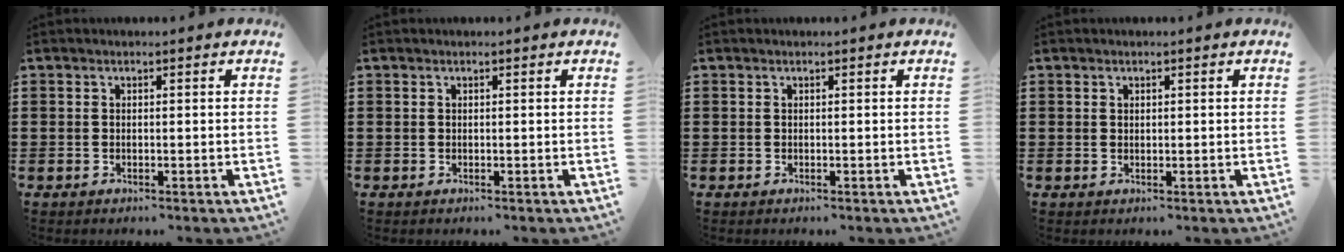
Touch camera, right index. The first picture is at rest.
{"total": 0.0}
{"total": 0.0}
{"total": 0.5, "force": [0.3, 0.4, 0.0], "torque": [-0.001, 0.002, 0.007]}